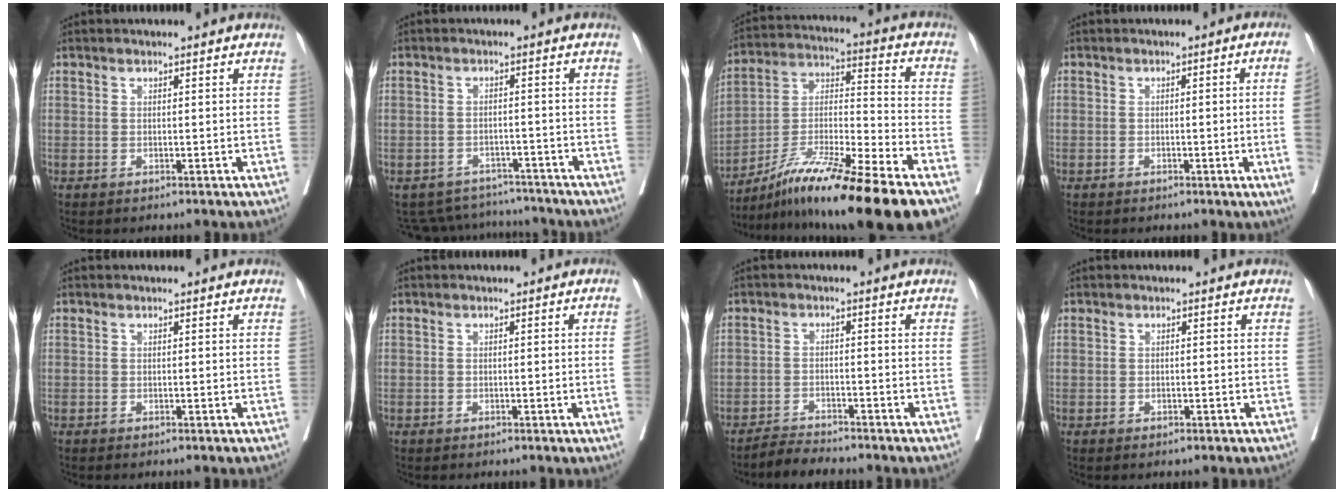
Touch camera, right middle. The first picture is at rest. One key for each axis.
{"total": 8.5, "fx": -8.1, "fy": 2.6, "fz": -0.1, "tx": 0.003, "ty": 0.020, "tz": -0.106}
{"total": 20.6, "fx": -14.8, "fy": 0.1, "fz": 14.4, "tx": -0.233, "ty": -0.030, "tz": -0.262}
{"total": 5.3, "fx": -1.0, "fy": -1.3, "fz": 5.0, "tx": -0.056, "ty": -0.004, "tz": -0.015}
{"total": 0.0}
{"total": 2.0, "fx": -0.4, "fy": -0.3, "fz": 1.9, "tx": -0.029, "ty": 0.004, "tz": -0.002}
{"total": 2.6, "fx": -2.6, "fy": 0.3, "fz": 0.0, "tx": -0.001, "ty": -0.009, "tz": -0.045}
{"total": 0.9, "fx": -0.4, "fy": 0.5, "fz": 0.5, "tx": -0.009, "ty": 0.000, "tz": -0.002}